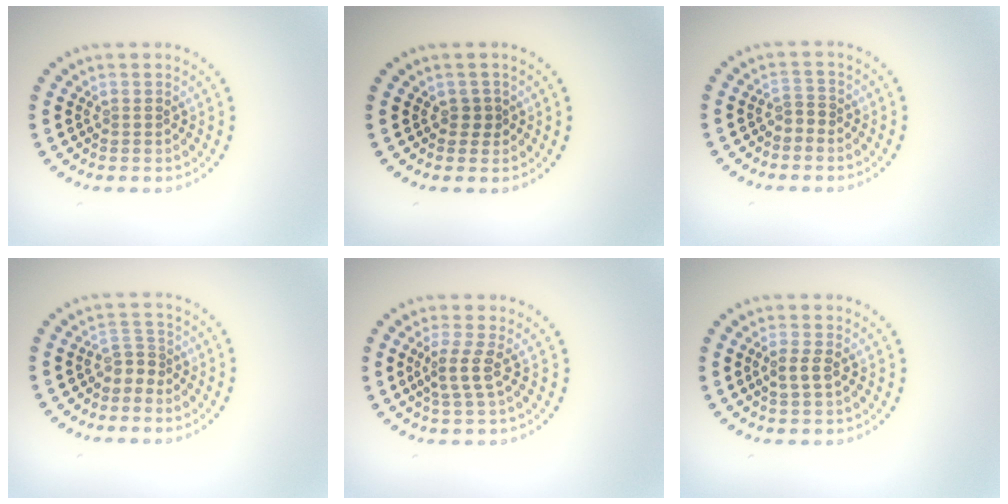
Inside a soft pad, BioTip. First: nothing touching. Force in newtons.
{"total": 1.1, "press": 0.8, "slide": 0.7}
{"total": 0.9, "press": 0.8, "slide": 0.5}
{"total": 1.7, "press": 1.2, "slide": 1.3}
{"total": 2.1, "press": 1.6, "slide": 1.4}
{"total": 1.6, "press": 1.5, "slide": 0.5}